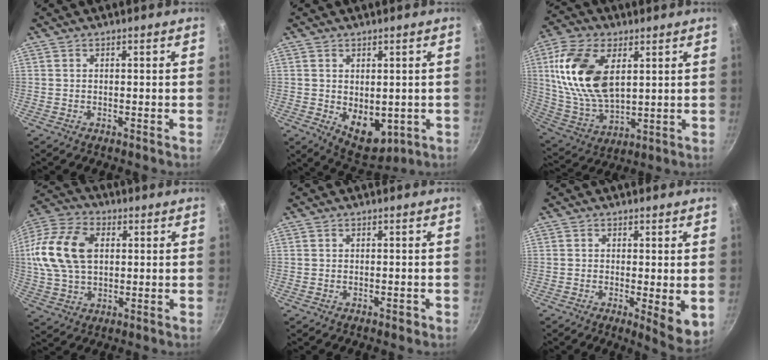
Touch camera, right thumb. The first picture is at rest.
{"total": 8.2, "force": [-0.8, 5.5, 6.0], "torque": [-0.064, -0.016, 0.008]}
{"total": 18.7, "force": [5.1, 10.7, 14.5], "torque": [-0.272, -0.013, 0.110]}
{"total": 17.2, "force": [2.6, 11.5, 12.5], "torque": [-0.233, 0.018, 0.039]}
{"total": 1.0, "force": [-0.5, 0.5, 0.7], "torque": [-0.007, 0.007, -0.005]}
{"total": 6.5, "force": [-0.7, 2.0, 6.2], "torque": [-0.081, -0.018, -0.007]}